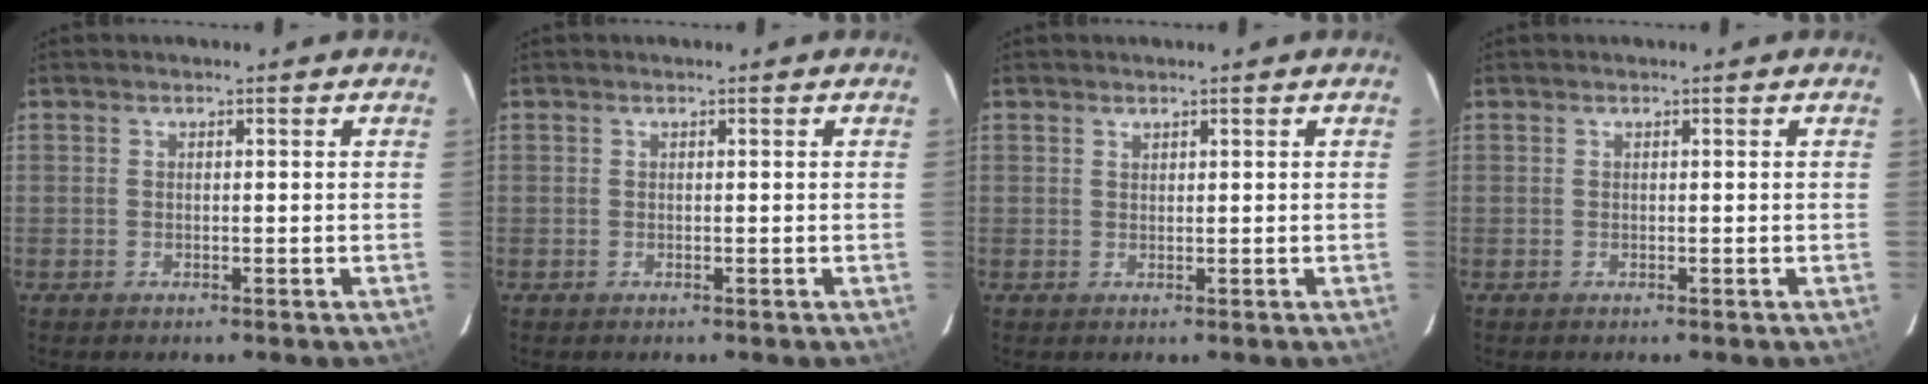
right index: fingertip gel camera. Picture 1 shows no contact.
{"total": 0.0}
{"total": 0.6, "force": [0.5, 0.2, 0.1], "torque": [0.000, 0.001, 0.010]}
{"total": 0.0}